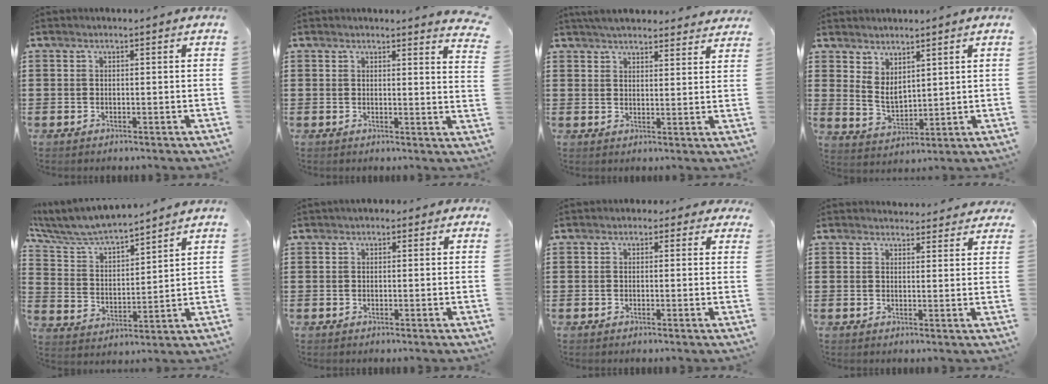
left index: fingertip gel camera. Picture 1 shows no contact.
{"total": 2.4, "force": [2.3, -0.3, 0.6], "torque": [-0.012, -0.011, 0.040]}
{"total": 4.4, "force": [4.3, 0.6, 0.7], "torque": [-0.024, -0.009, 0.081]}
{"total": 3.9, "force": [3.1, 1.8, 1.5], "torque": [-0.041, -0.004, 0.059]}
{"total": 6.8, "force": [6.3, 1.1, 2.2], "torque": [-0.074, -0.037, 0.108]}
{"total": 1.1, "force": [0.1, 0.9, 0.7], "torque": [-0.015, 0.007, 0.000]}
{"total": 1.3, "force": [0.3, 1.1, 0.6], "torque": [-0.009, 0.005, 0.001]}
{"total": 2.7, "force": [2.6, 0.7, 0.3], "torque": [-0.006, -0.006, 0.047]}